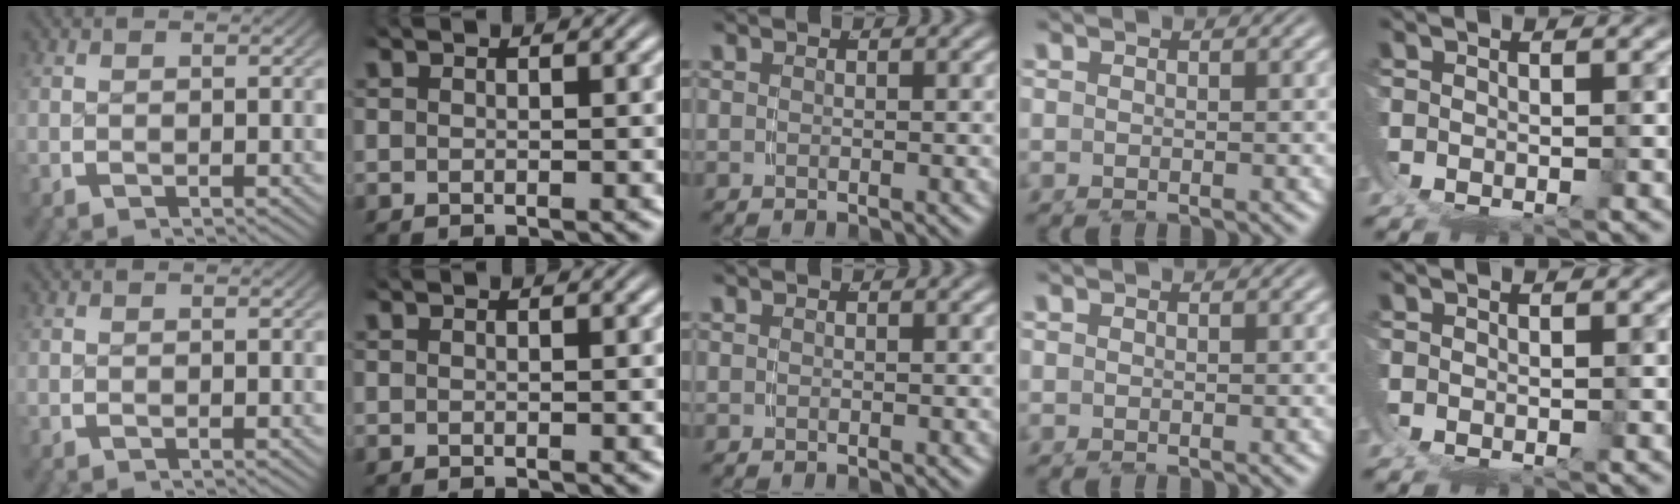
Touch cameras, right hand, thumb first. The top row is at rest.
{}